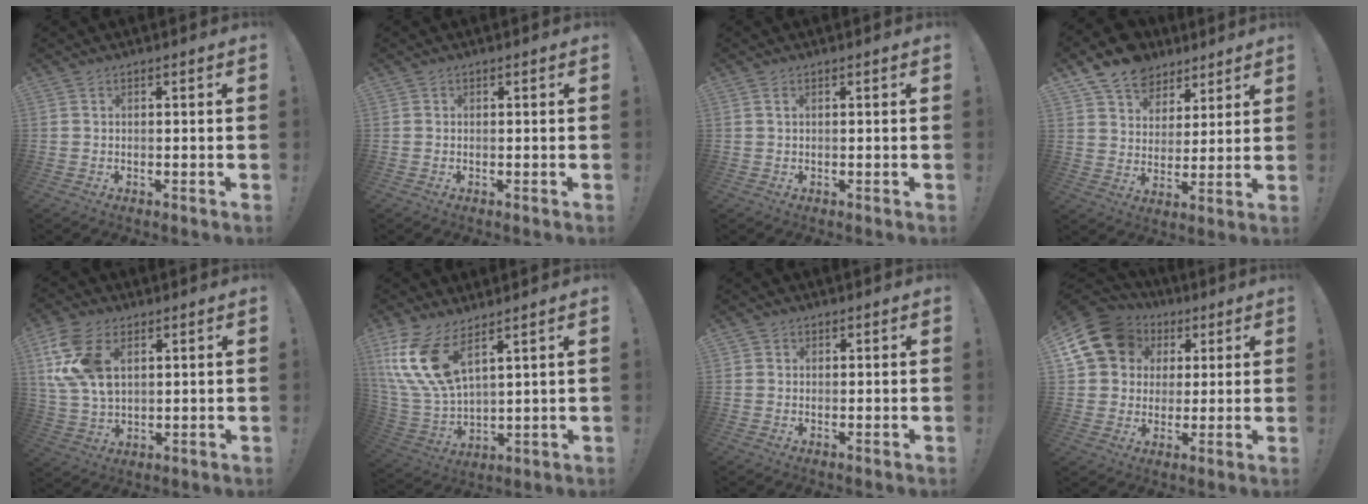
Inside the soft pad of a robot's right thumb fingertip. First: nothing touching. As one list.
[{"total": 0.0}, {"total": 0.9, "force": [0.3, 0.2, 0.8], "torque": [-0.020, 0.003, 0.006]}, {"total": 12.1, "force": [8.9, 7.7, 3.1], "torque": [-0.050, -0.066, 0.170]}, {"total": 14.7, "force": [5.5, 9.2, 10.0], "torque": [-0.209, -0.004, 0.108]}, {"total": 15.0, "force": [8.4, 6.3, 10.7], "torque": [-0.240, -0.047, 0.155]}, {"total": 1.1, "force": [0.5, 0.9, 0.3], "torque": [-0.003, 0.000, 0.008]}, {"total": 16.1, "force": [6.4, 13.0, 7.0], "torque": [-0.121, -0.023, 0.133]}]